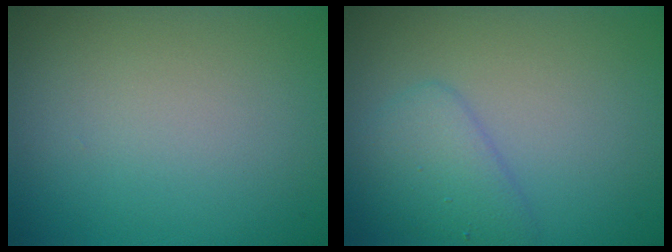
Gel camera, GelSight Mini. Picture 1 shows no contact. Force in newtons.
{"total": 2.8, "press": 2.8, "slide": 0.1}